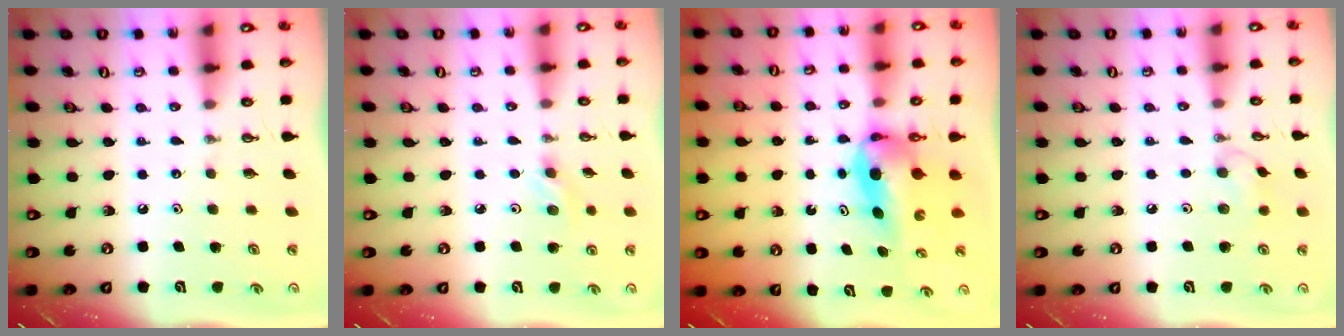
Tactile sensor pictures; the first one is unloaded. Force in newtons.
{"total": 5.5, "press": 5.5, "slide": 0.9}
{"total": 8.1, "press": 7.3, "slide": 3.4}
{"total": 6.7, "press": 5.9, "slide": 3.2}